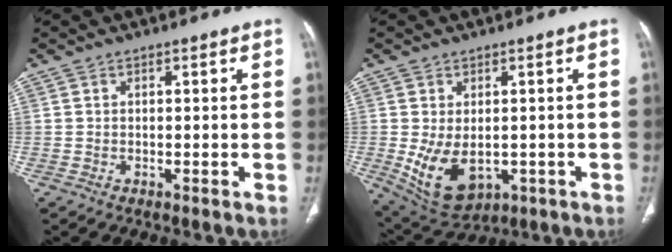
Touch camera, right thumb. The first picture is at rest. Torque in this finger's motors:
{"motor_torque": [-0.38, 0.30, 0.92, 0.08, 0.34]}